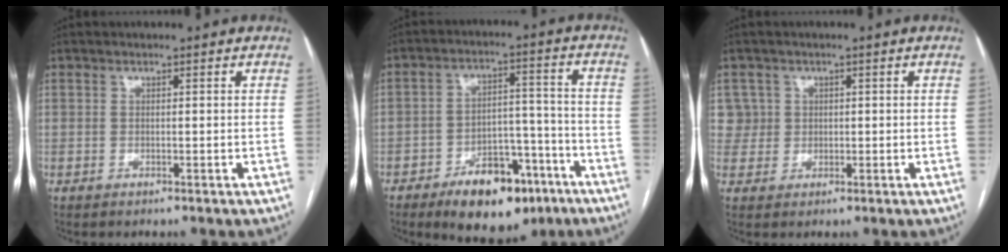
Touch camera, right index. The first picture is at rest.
{"total": 13.2, "force": [-8.2, 6.4, 8.1], "torque": [-0.110, 0.022, -0.120]}
{"total": 3.8, "force": [1.1, 3.6, -0.4], "torque": [0.027, 0.010, 0.019]}